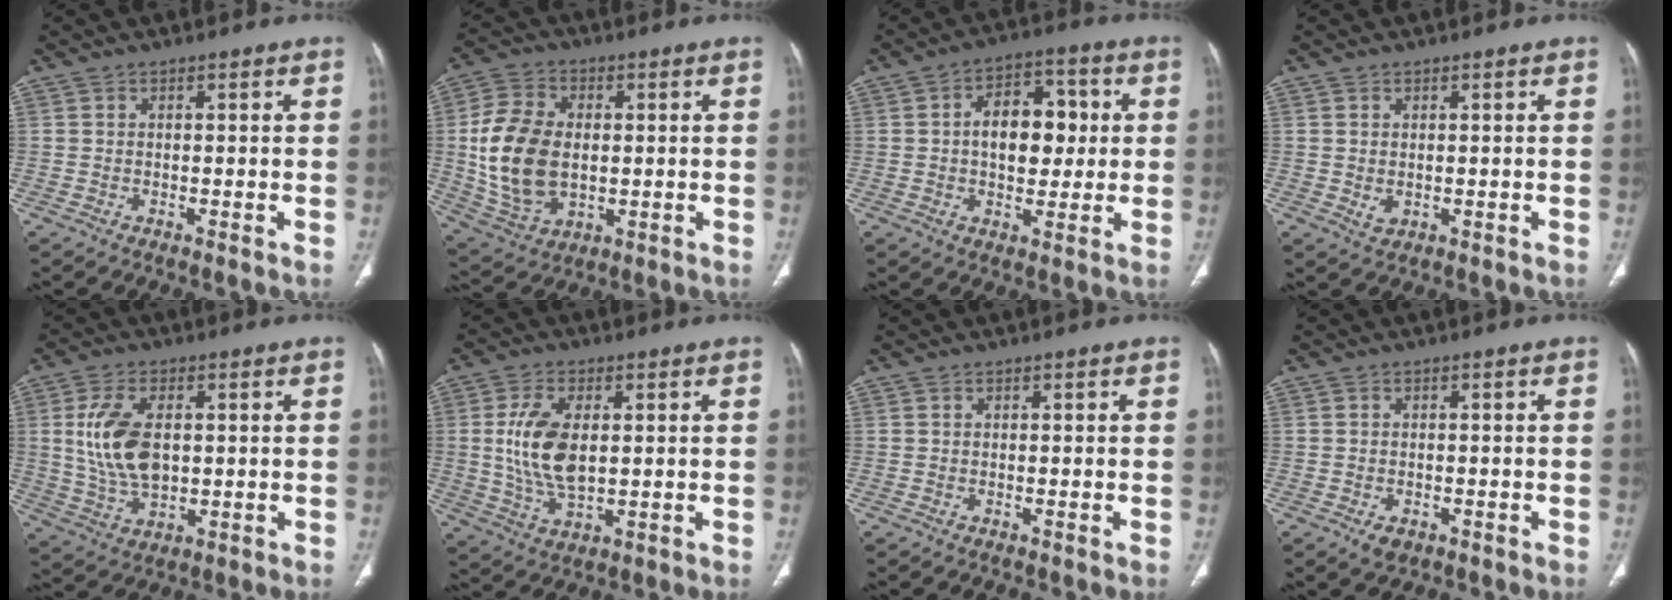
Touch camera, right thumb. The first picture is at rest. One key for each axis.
{"total": 16.4, "fx": 0.2, "fy": 10.9, "fz": 12.3, "tx": -0.234, "ty": -0.002, "tz": 0.016}
{"total": 11.6, "fx": 1.1, "fy": 7.4, "fz": 8.9, "tx": -0.097, "ty": 0.018, "tz": 0.015}
{"total": 2.0, "fx": 0.0, "fy": 1.5, "fz": 1.4, "tx": -0.023, "ty": -0.005, "tz": 0.008}
{"total": 11.8, "fx": 1.5, "fy": 6.8, "fz": 9.6, "tx": -0.189, "ty": -0.008, "tz": 0.037}
{"total": 11.4, "fx": 1.2, "fy": 6.0, "fz": 9.6, "tx": -0.192, "ty": -0.009, "tz": 0.031}
{"total": 0.0}
{"total": 2.5, "fx": -1.1, "fy": 1.7, "fz": 1.4, "tx": -0.017, "ty": 0.001, "tz": -0.010}